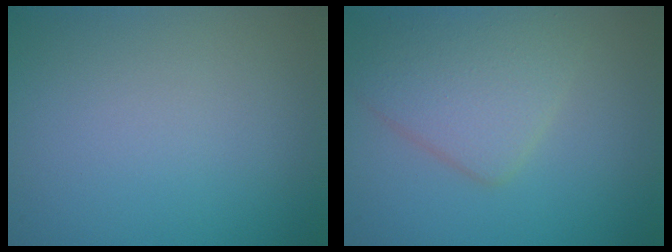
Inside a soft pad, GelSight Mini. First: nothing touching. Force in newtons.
{"total": 4.4, "press": 4.4, "slide": 0.1}